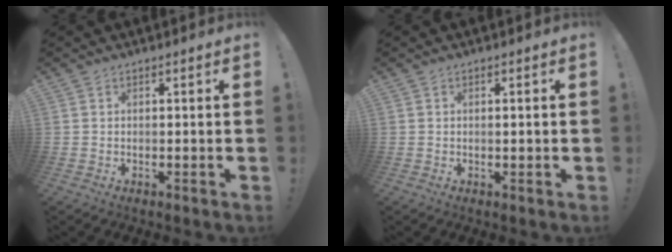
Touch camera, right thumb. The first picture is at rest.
{"total": 0.8, "force": [0.0, -0.2, 0.7], "torque": [-0.008, -0.003, -0.002]}